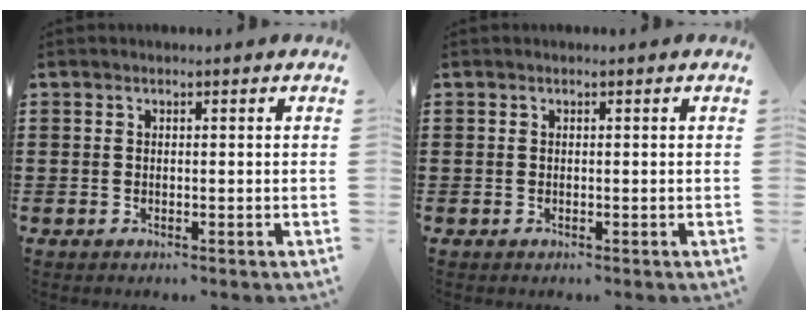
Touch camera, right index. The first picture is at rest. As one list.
[{"total": 0.0}]